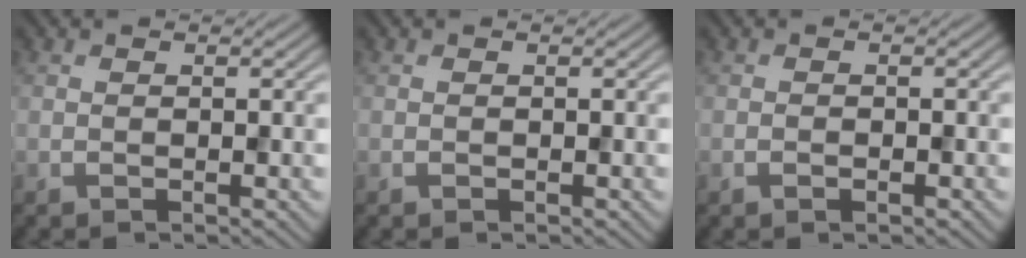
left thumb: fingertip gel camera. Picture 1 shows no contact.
{"total": 0.0}
{"total": 0.7, "force": [-0.6, 0.2, 0.3], "torque": [-0.007, 0.001, -0.009]}